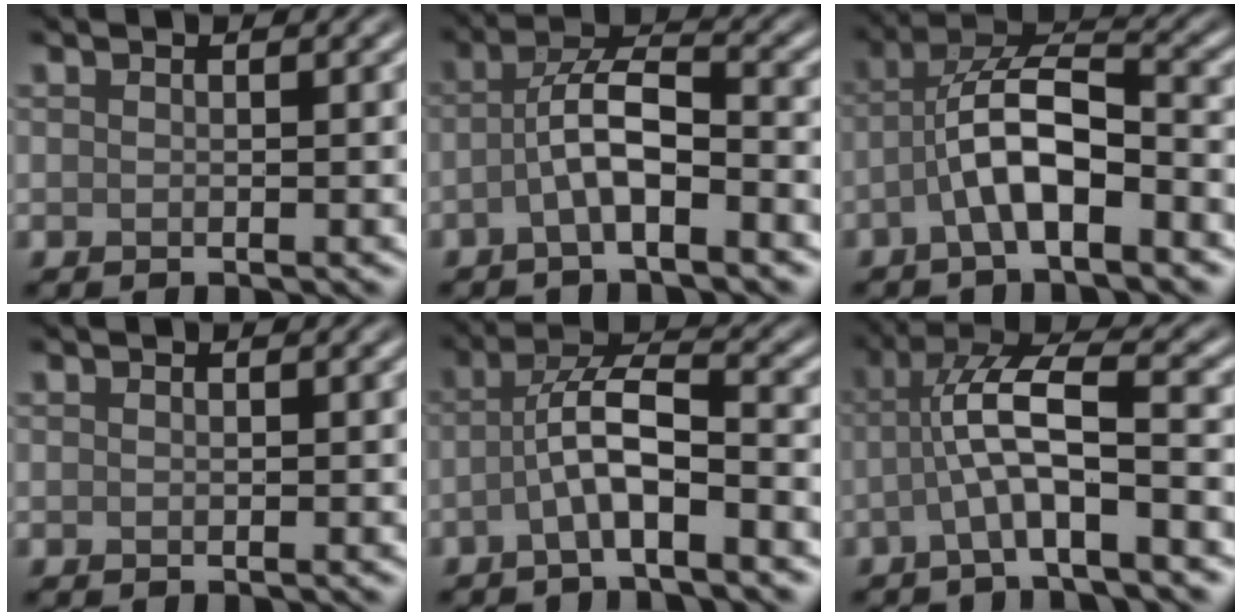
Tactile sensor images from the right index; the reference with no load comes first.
{"total": 4.5, "force": [-1.5, 1.2, 4.1], "torque": [-0.077, 0.014, -0.036]}
{"total": 6.1, "force": [-2.3, 2.0, 5.3], "torque": [-0.101, 0.018, -0.045]}
{"total": 0.0}
{"total": 5.0, "force": [-1.8, 1.1, 4.5], "torque": [-0.085, 0.016, -0.040]}
{"total": 6.2, "force": [-1.5, 1.2, 5.9], "torque": [-0.110, 0.021, -0.035]}